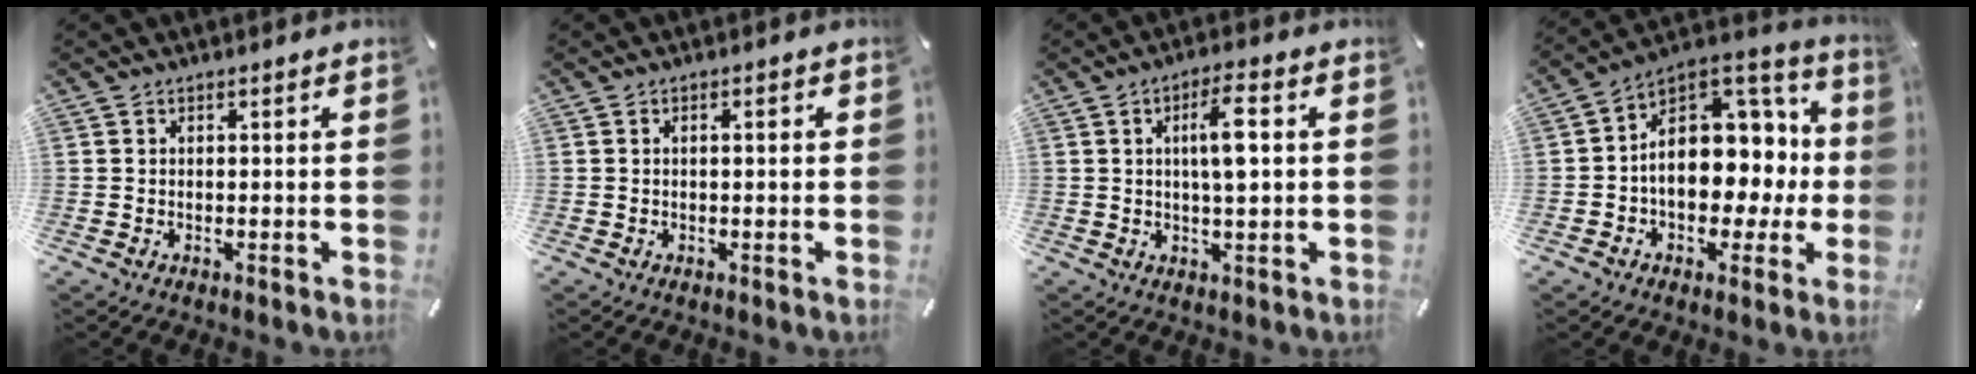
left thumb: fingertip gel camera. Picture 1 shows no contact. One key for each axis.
{"total": 1.7, "fx": -0.1, "fy": 0.6, "fz": 1.6, "tx": -0.029, "ty": 0.002, "tz": -0.003}
{"total": 7.9, "fx": 1.1, "fy": 2.1, "fz": 7.6, "tx": -0.136, "ty": 0.005, "tz": 0.014}
{"total": 14.7, "fx": 0.1, "fy": 11.1, "fz": 9.6, "tx": -0.135, "ty": -0.015, "tz": 0.003}